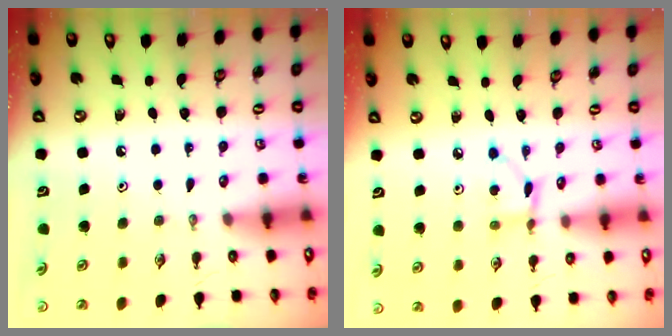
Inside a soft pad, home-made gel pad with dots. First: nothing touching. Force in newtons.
{"total": 2.8, "press": 2.8, "slide": 0.4}